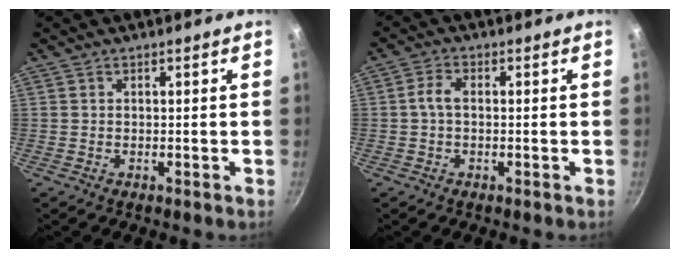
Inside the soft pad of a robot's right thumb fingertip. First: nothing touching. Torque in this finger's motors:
{"motor_torque": [-0.41, 0.59, 0.24, -0.19, 0.08]}